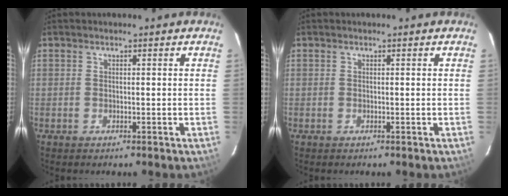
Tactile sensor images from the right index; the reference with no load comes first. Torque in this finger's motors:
{"motor_torque": [0.00, 0.00, 0.02, 0.00]}